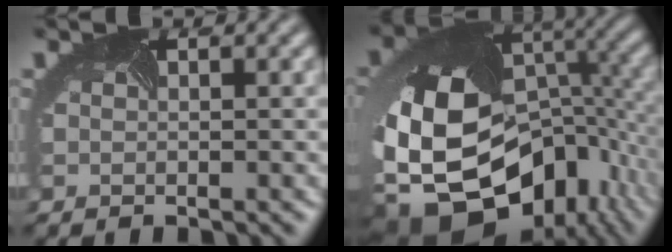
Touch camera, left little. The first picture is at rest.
{"total": 18.3, "force": [-7.2, 12.2, 11.6], "torque": [-0.241, -0.030, -0.097]}